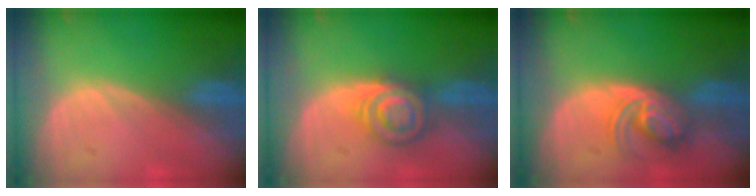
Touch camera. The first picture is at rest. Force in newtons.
{"total": 6.1, "press": 5.9, "slide": 1.8}
{"total": 5.6, "press": 5.5, "slide": 0.8}